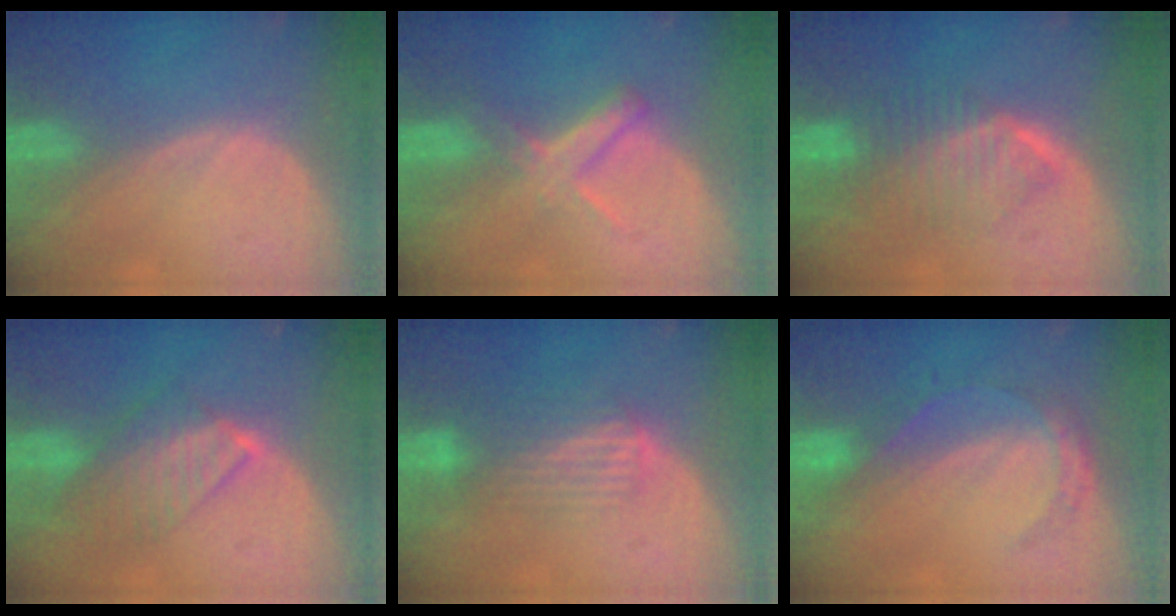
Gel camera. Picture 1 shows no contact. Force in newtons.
{"total": 5.6, "press": 5.1, "slide": 2.2}
{"total": 6.5, "press": 6.5, "slide": 0.9}
{"total": 6.9, "press": 6.8, "slide": 1.2}
{"total": 6.8, "press": 5.7, "slide": 3.6}
{"total": 4.6, "press": 4.2, "slide": 1.9}